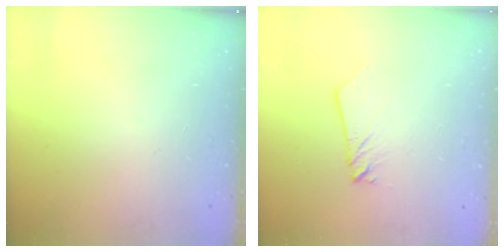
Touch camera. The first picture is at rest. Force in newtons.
{"total": 2.2, "press": 2.2, "slide": 0.1}